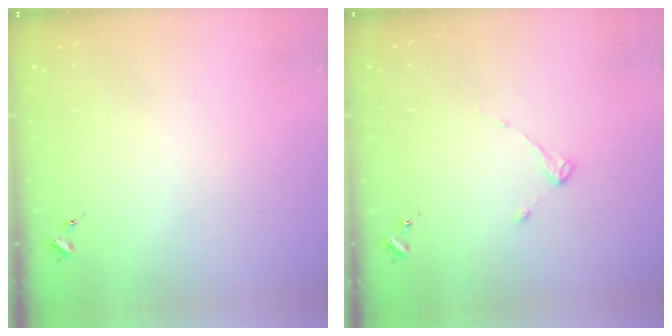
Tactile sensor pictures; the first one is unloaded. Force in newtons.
{"total": 2.6, "press": 2.5, "slide": 0.4}